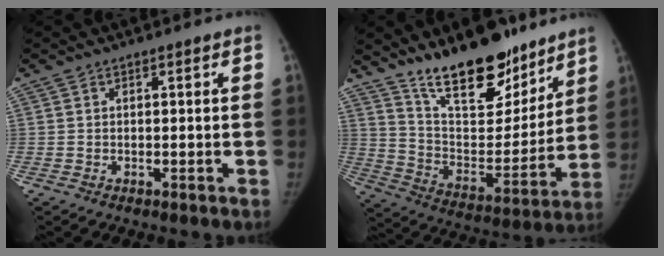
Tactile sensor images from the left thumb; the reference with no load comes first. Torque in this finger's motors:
{"motor_torque": [0.20, 0.18, 1.52, -1.25, 0.07]}